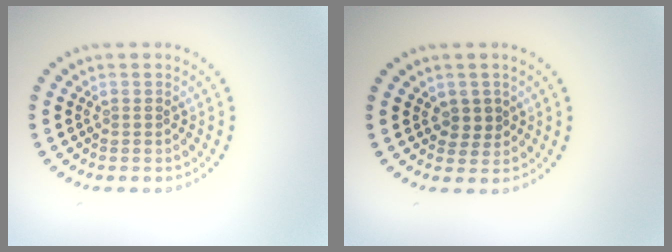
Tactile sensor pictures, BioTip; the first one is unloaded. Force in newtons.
{"total": 1.7, "press": 1.4, "slide": 0.9}